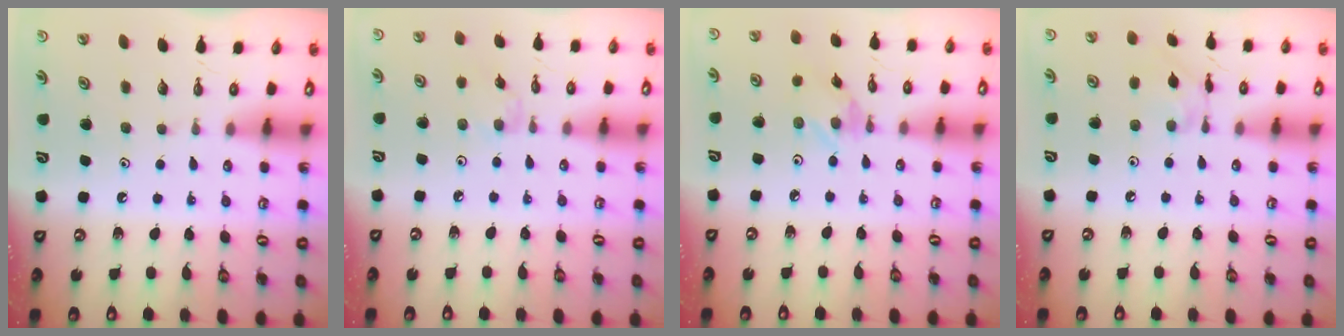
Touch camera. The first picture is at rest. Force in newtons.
{"total": 2.1, "press": 2.1, "slide": 0.4}
{"total": 1.5, "press": 1.5, "slide": 0.0}
{"total": 3.6, "press": 3.6, "slide": 0.4}